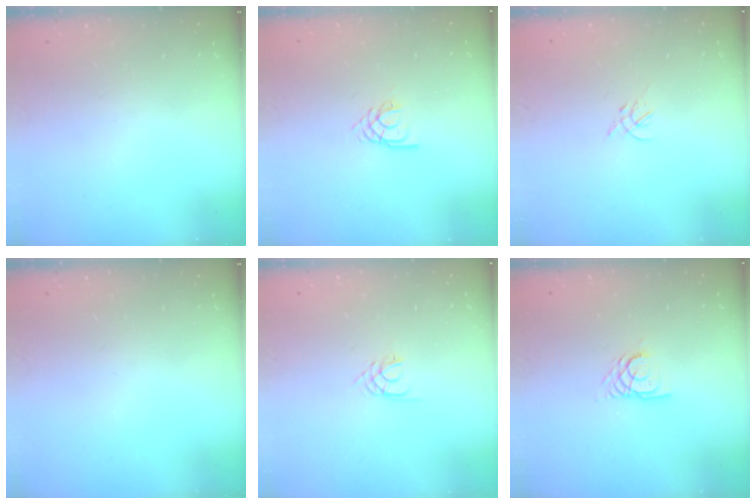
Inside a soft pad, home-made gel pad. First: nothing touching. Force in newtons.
{"total": 2.6, "press": 2.6, "slide": 0.3}
{"total": 1.4, "press": 1.3, "slide": 0.5}
{"total": 0.0}
{"total": 2.4, "press": 2.4, "slide": 0.3}
{"total": 5.0, "press": 5.0, "slide": 0.5}